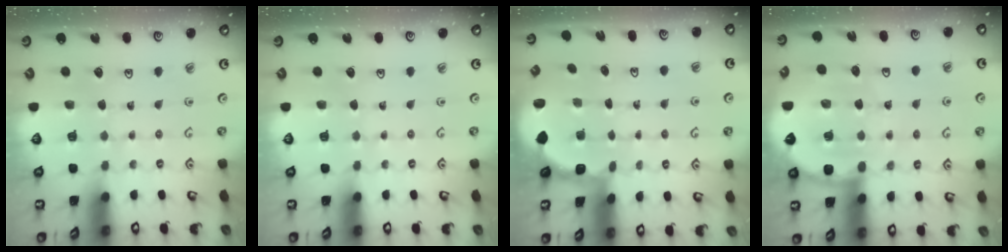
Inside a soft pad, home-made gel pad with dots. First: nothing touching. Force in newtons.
{"total": 0.0}
{"total": 2.0, "press": 1.8, "slide": 0.7}
{"total": 8.5, "press": 8.4, "slide": 1.1}